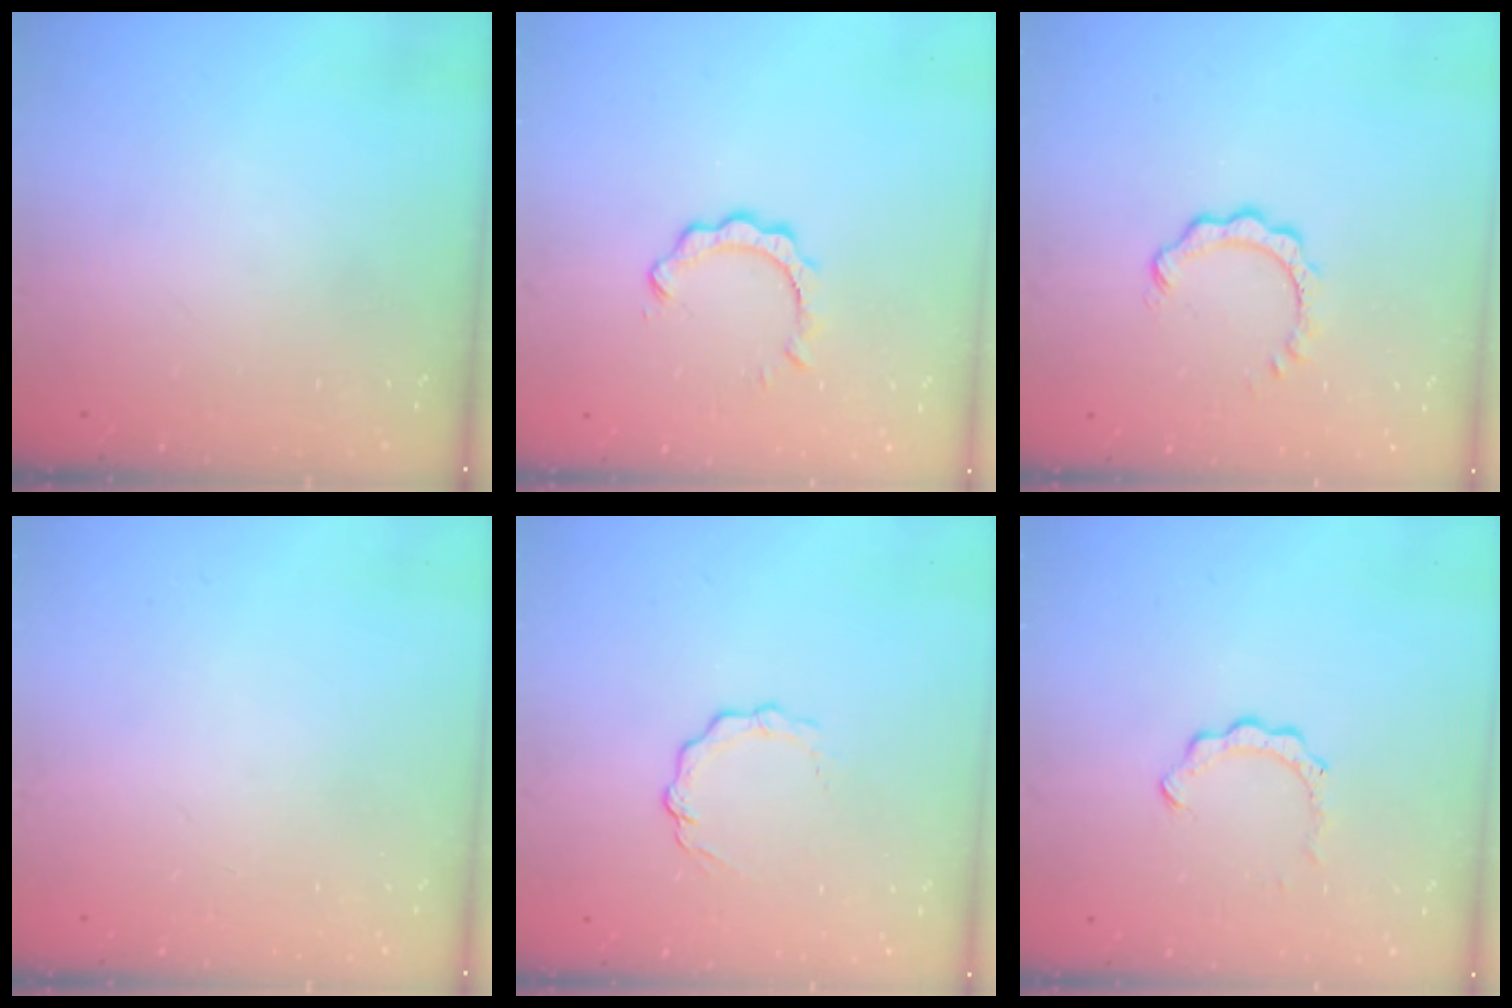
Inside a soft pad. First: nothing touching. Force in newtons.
{"total": 2.3, "press": 2.3, "slide": 0.2}
{"total": 1.9, "press": 1.9, "slide": 0.2}
{"total": 0.0}
{"total": 3.6, "press": 3.6, "slide": 0.3}
{"total": 2.4, "press": 2.4, "slide": 0.2}